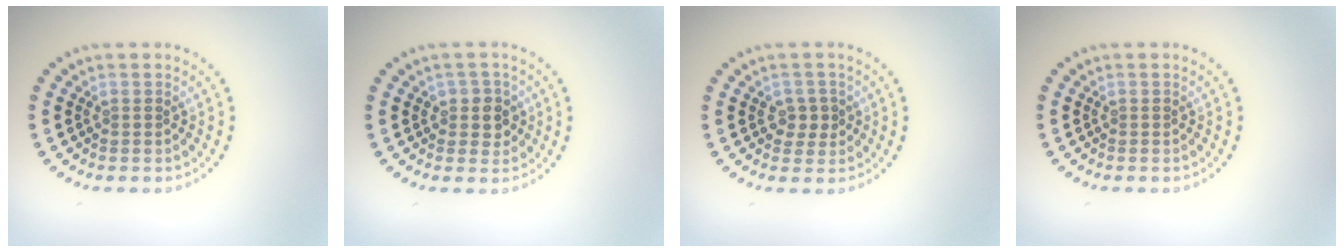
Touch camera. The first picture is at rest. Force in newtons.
{"total": 2.1, "press": 1.9, "slide": 0.9}
{"total": 1.8, "press": 1.8, "slide": 0.6}
{"total": 0.0}